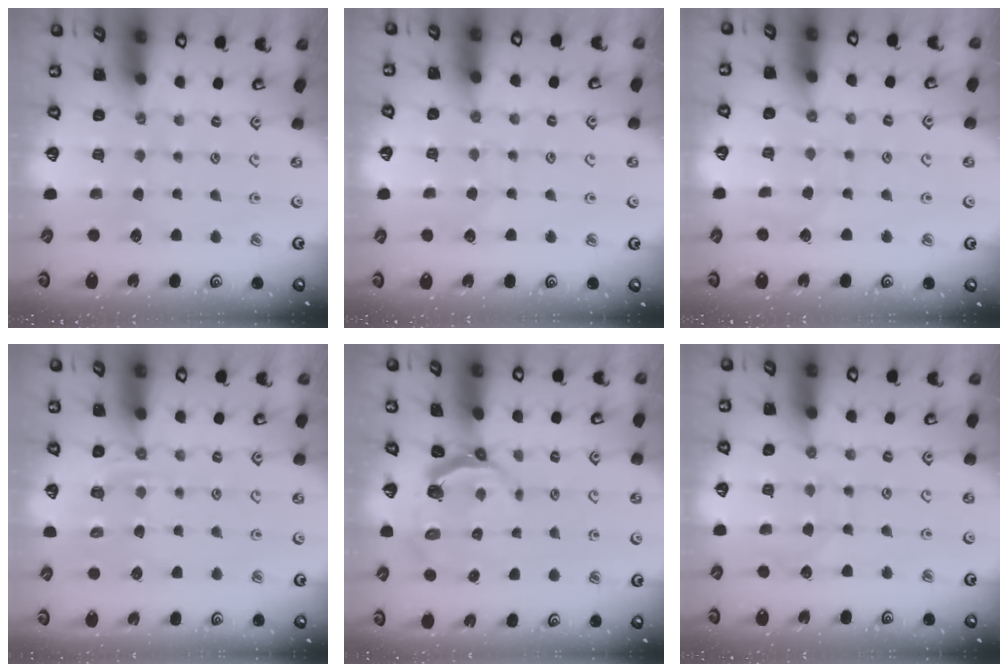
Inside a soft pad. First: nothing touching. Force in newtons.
{"total": 5.5, "press": 5.5, "slide": 0.4}
{"total": 5.0, "press": 5.0, "slide": 0.6}
{"total": 3.8, "press": 3.4, "slide": 1.6}
{"total": 4.7, "press": 3.6, "slide": 3.0}
{"total": 6.3, "press": 6.3, "slide": 0.5}